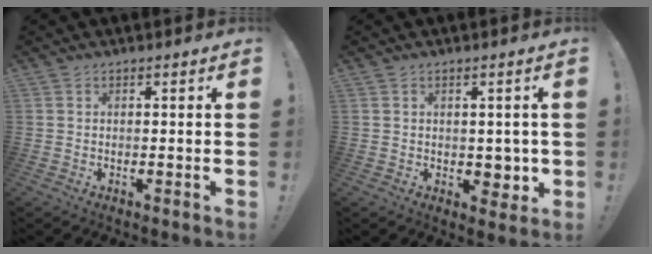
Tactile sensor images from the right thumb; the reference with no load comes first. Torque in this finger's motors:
{"motor_torque": [0.04, -0.15, 0.03, 0.07, -0.01]}